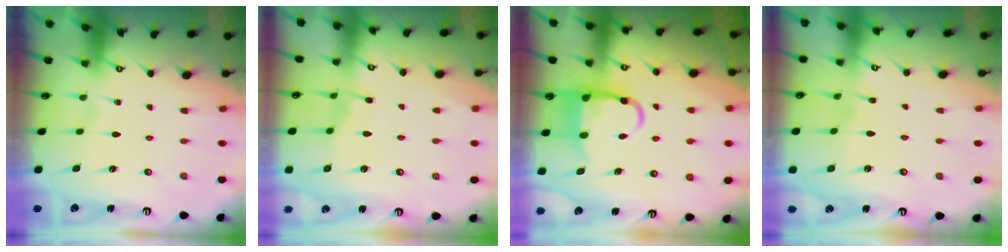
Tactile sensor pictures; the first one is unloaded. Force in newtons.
{"total": 5.4, "press": 5.3, "slide": 0.5}
{"total": 8.7, "press": 8.6, "slide": 1.4}
{"total": 3.5, "press": 3.5, "slide": 0.3}